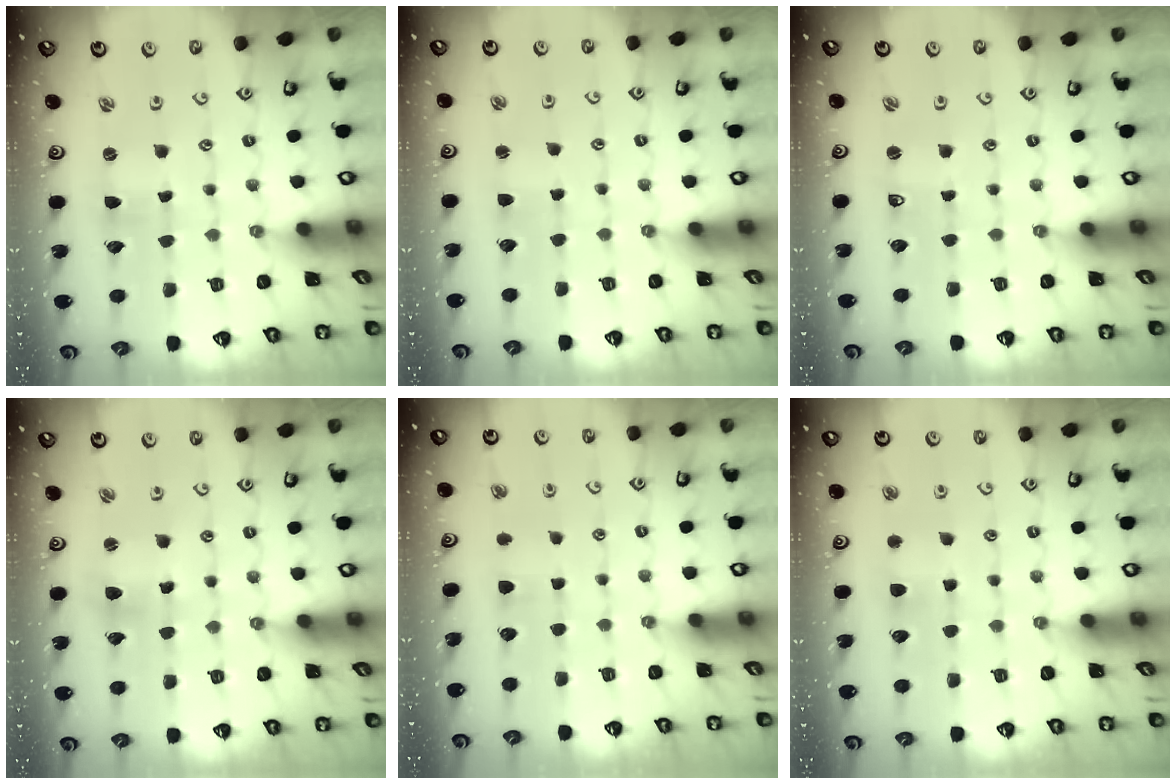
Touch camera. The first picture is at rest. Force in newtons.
{"total": 1.7, "press": 1.6, "slide": 0.2}
{"total": 1.2, "press": 1.2, "slide": 0.0}
{"total": 4.8, "press": 4.7, "slide": 0.6}
{"total": 3.5, "press": 3.5, "slide": 0.6}
{"total": 4.5, "press": 4.5, "slide": 0.6}